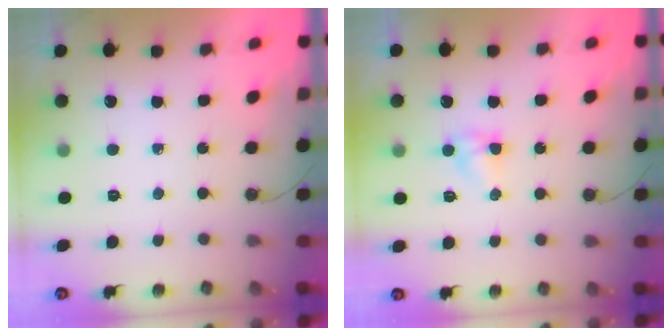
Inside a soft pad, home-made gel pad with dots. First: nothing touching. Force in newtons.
{"total": 2.8, "press": 2.8, "slide": 0.2}